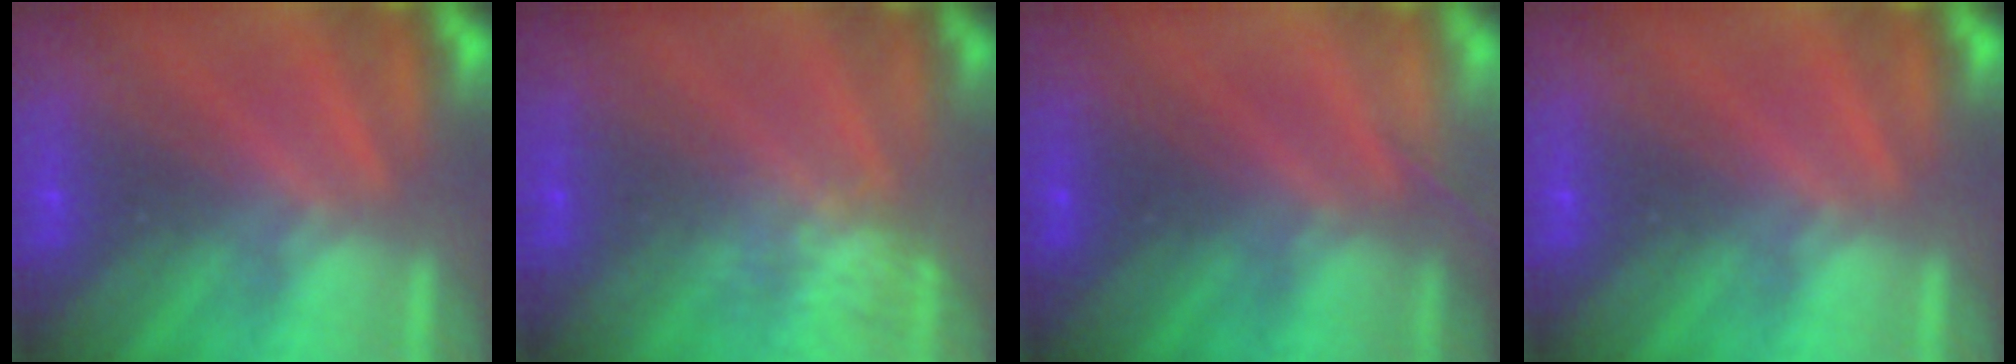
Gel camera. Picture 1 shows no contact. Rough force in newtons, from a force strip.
{"total": 2.5}
{"total": 1.4}
{"total": 0.0}